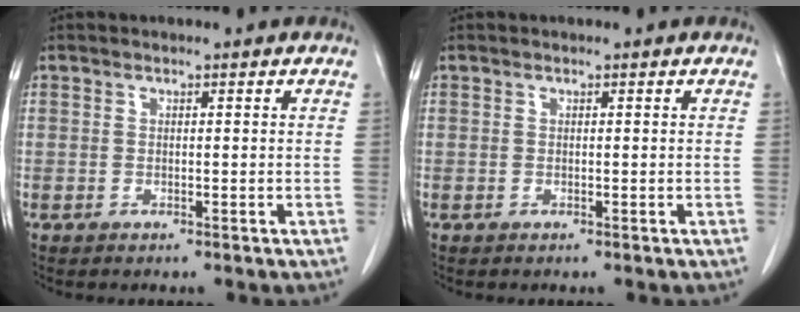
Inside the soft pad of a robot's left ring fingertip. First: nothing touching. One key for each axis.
{"total": 0.0}